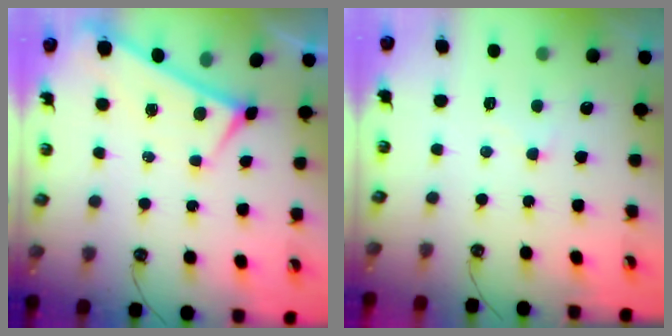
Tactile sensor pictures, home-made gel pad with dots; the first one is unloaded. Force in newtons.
{"total": 1.6, "press": 1.5, "slide": 0.5}